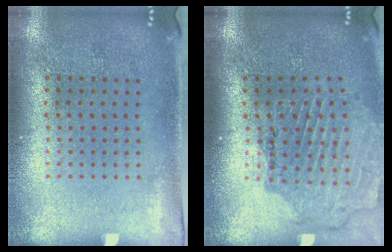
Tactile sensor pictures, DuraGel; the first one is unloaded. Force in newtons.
{"total": 1.6, "press": 1.6, "slide": 0.1}